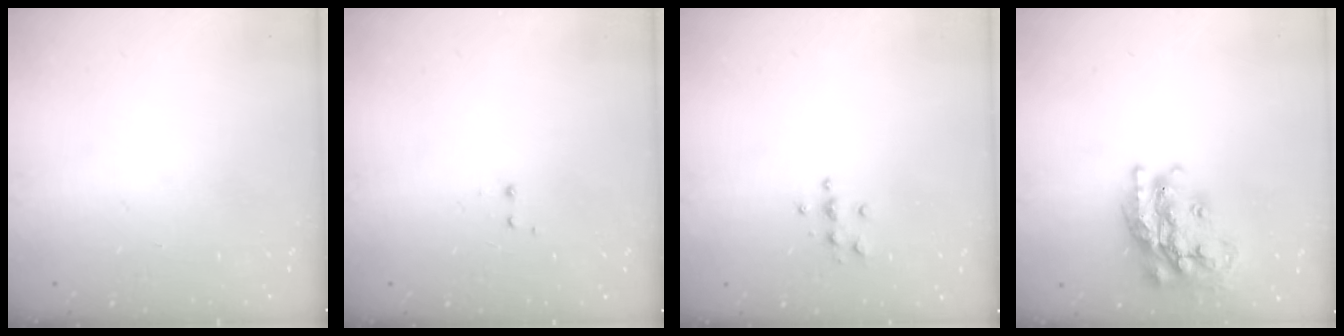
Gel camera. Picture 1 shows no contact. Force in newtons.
{"total": 1.2, "press": 1.0, "slide": 0.6}
{"total": 3.9, "press": 3.9, "slide": 0.4}
{"total": 22.6, "press": 22.5, "slide": 1.7}